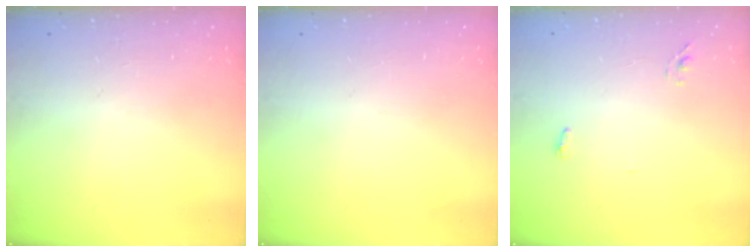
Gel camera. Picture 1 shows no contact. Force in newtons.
{"total": 0.0}
{"total": 3.2, "press": 2.9, "slide": 1.5}